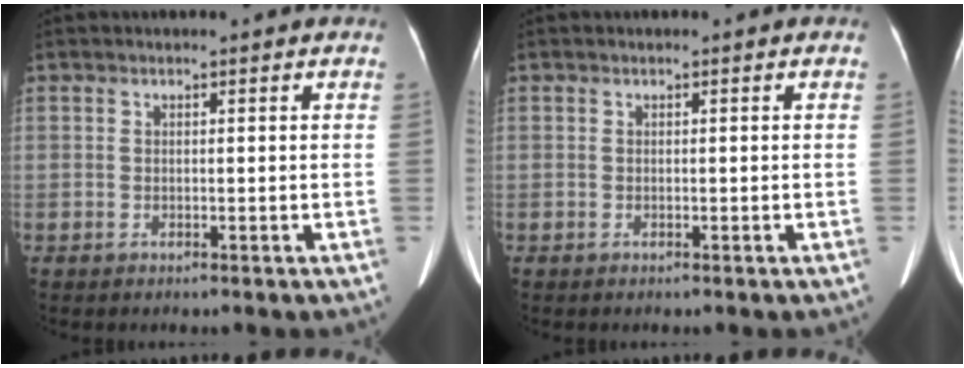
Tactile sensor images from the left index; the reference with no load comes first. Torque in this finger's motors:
{"motor_torque": [0.04, 0.04, 0.02, 0.02]}